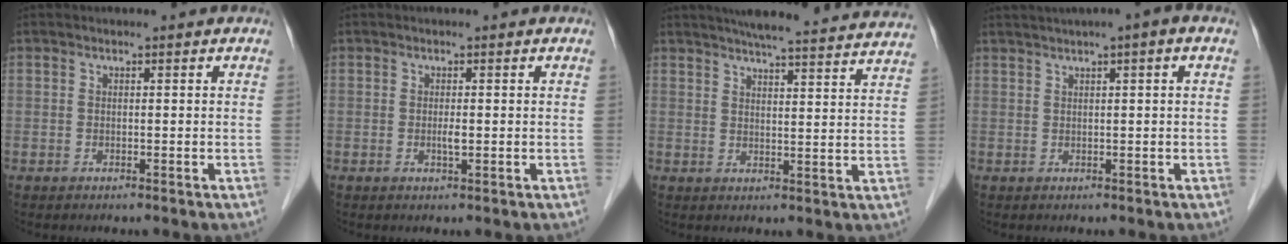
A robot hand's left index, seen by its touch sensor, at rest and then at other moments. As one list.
[{"total": 1.0, "force": [-0.1, 0.1, 1.0], "torque": [-0.020, -0.002, -0.001]}, {"total": 22.8, "force": [21.3, 0.4, 8.2], "torque": [-0.118, -0.021, 0.256]}, {"total": 5.0, "force": [2.8, -0.1, 4.2], "torque": [-0.069, 0.025, 0.044]}]